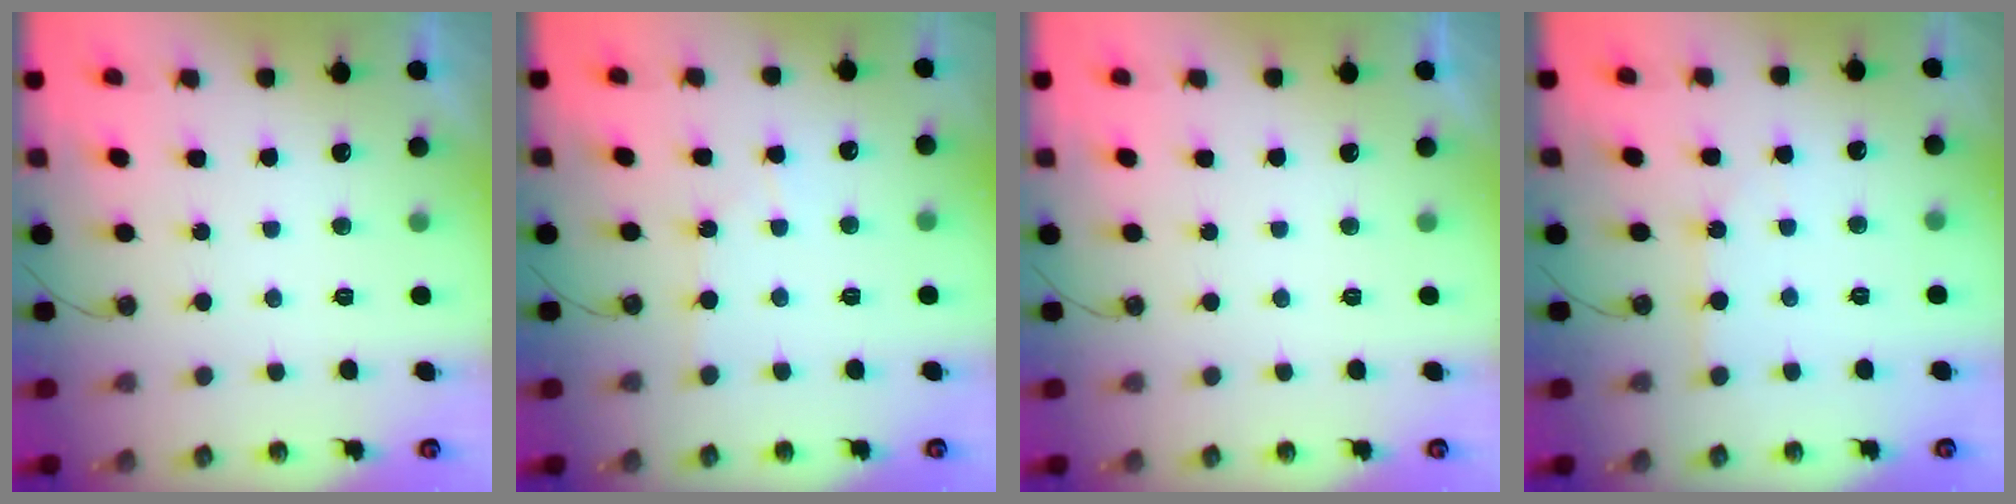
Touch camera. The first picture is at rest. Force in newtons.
{"total": 3.0, "press": 2.9, "slide": 0.5}
{"total": 0.0}
{"total": 3.4, "press": 3.4, "slide": 0.4}